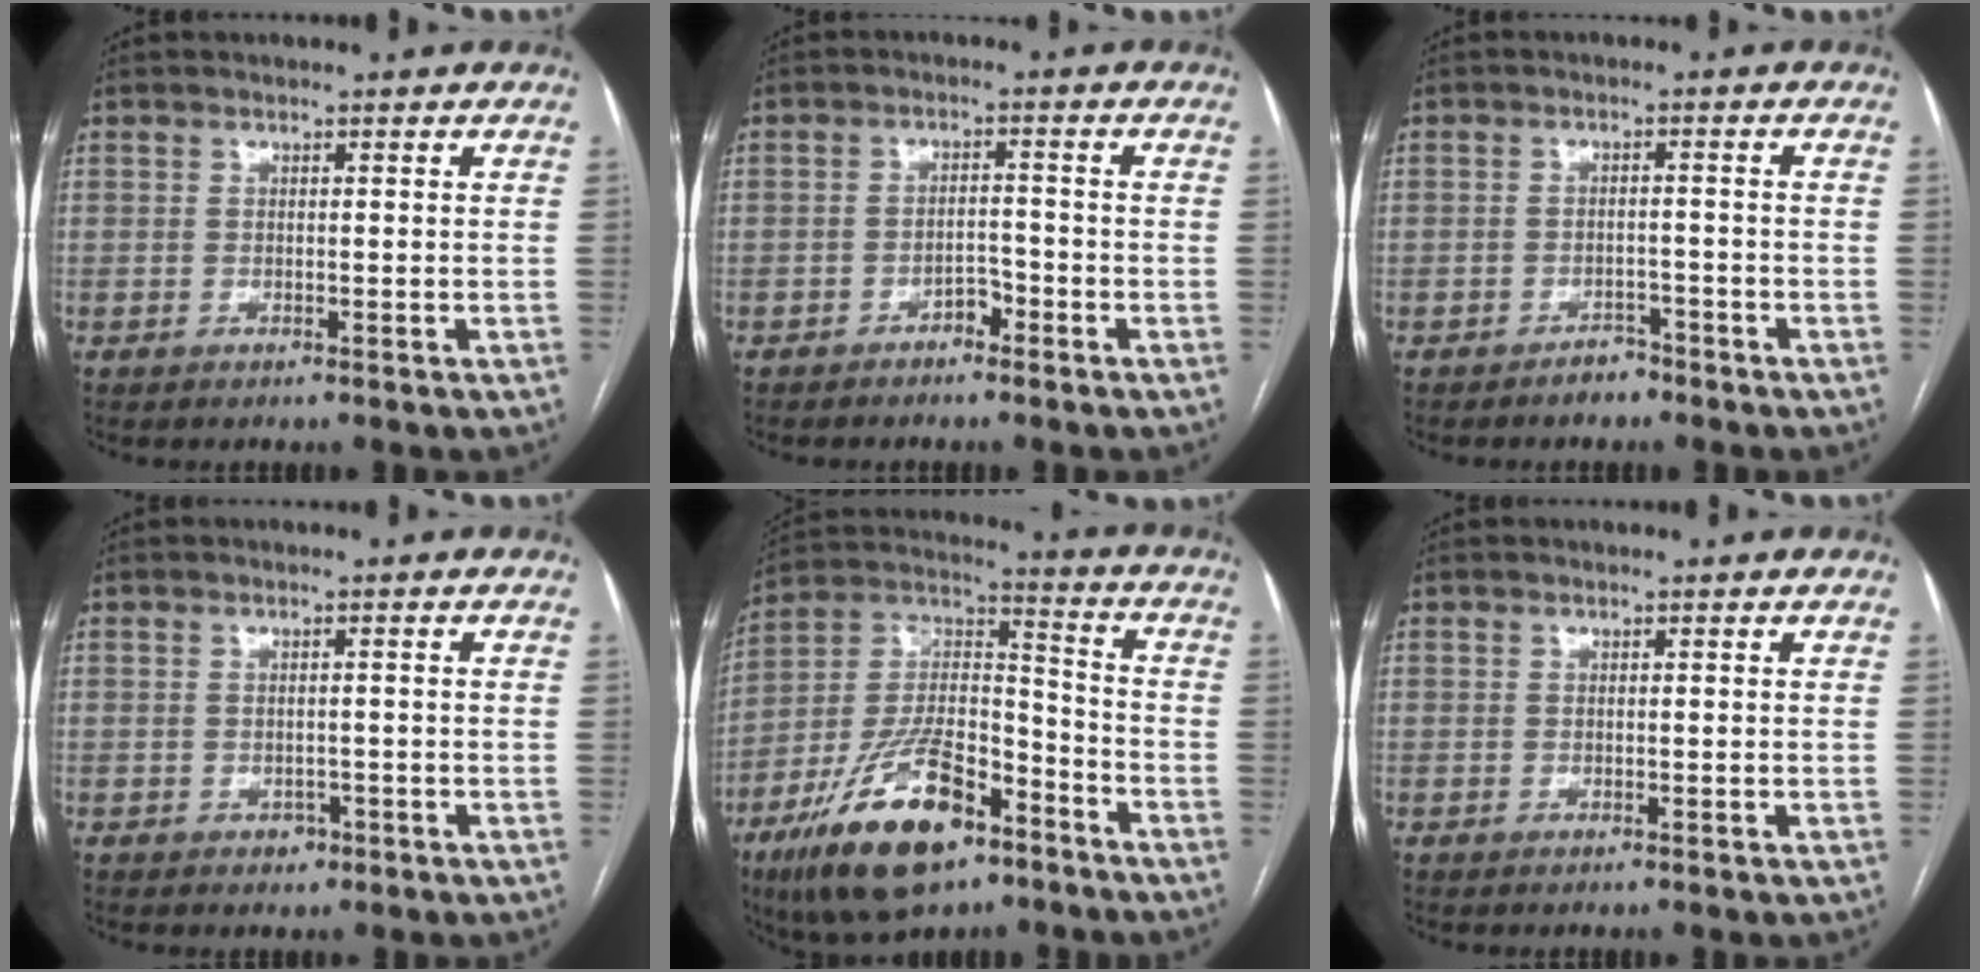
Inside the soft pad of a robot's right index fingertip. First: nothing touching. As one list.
[{"total": 2.6, "force": [-1.9, 1.3, 1.3], "torque": [-0.017, 0.007, -0.031]}, {"total": 2.5, "force": [-2.0, 1.3, 0.5], "torque": [-0.007, 0.006, -0.030]}, {"total": 1.7, "force": [-0.8, 1.3, 0.6], "torque": [-0.006, 0.004, -0.006]}, {"total": 20.3, "force": [-12.0, 7.8, 14.4], "torque": [-0.294, 0.004, -0.212]}, {"total": 0.0}]